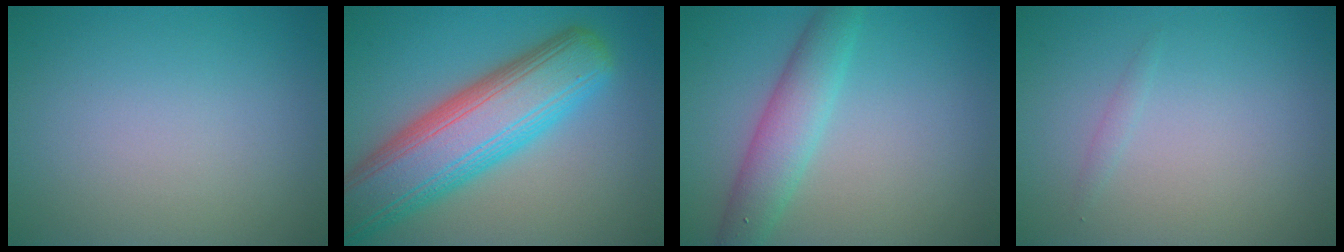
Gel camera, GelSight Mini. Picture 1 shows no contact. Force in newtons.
{"total": 10.8, "press": 10.8, "slide": 0.4}
{"total": 4.1, "press": 4.1, "slide": 0.0}
{"total": 0.5, "press": 0.5, "slide": 0.1}